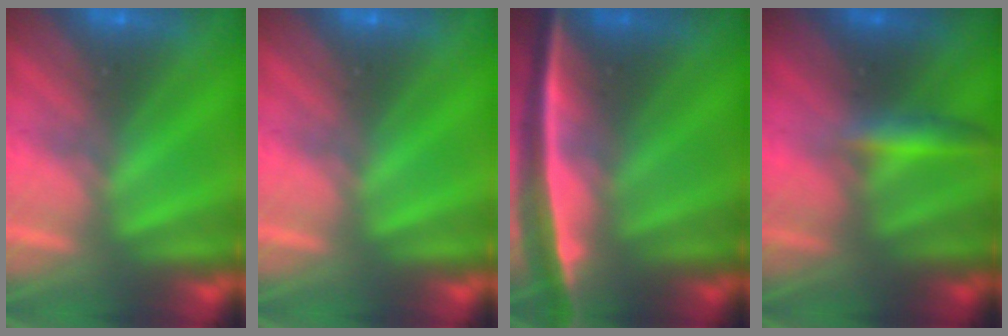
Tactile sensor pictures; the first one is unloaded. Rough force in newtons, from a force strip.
{"total": 0.0}
{"total": 8.0}
{"total": 2.7}